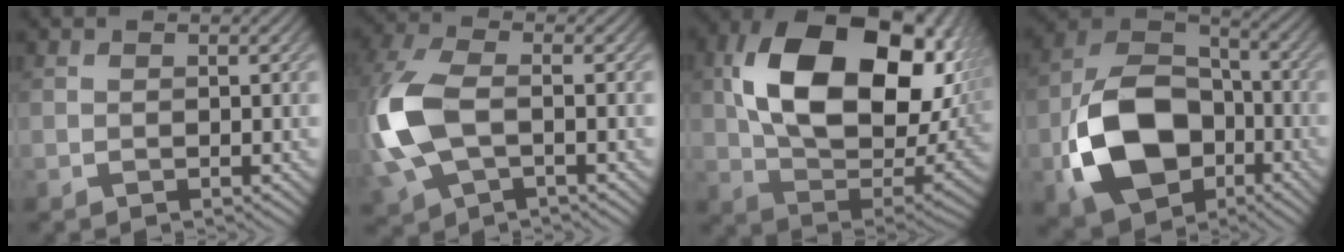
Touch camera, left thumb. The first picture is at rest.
{"total": 11.6, "force": [-1.1, 6.4, 9.6], "torque": [-0.277, -0.005, -0.022]}
{"total": 19.3, "force": [5.3, 12.0, 14.2], "torque": [-0.264, -0.015, 0.112]}
{"total": 14.5, "force": [-4.9, 10.1, 9.2], "torque": [-0.198, -0.021, -0.105]}